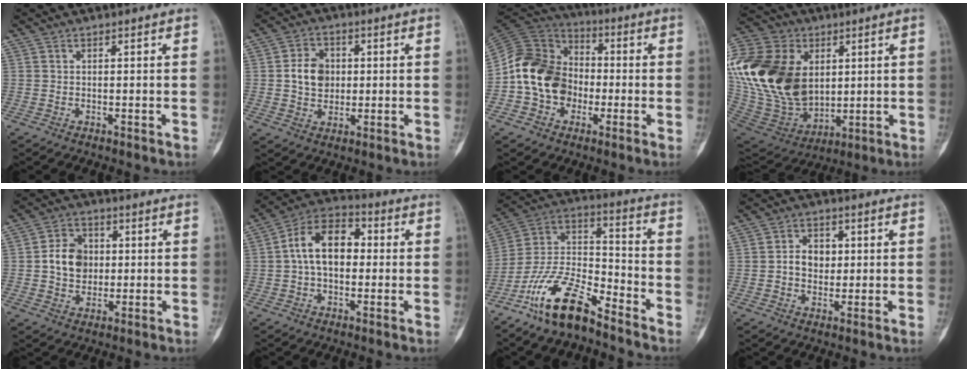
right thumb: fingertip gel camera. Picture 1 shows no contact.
{"total": 7.1, "force": [0.6, 5.6, 4.3], "torque": [-0.055, 0.003, 0.008]}
{"total": 15.5, "force": [-2.7, 12.8, 8.4], "torque": [-0.135, 0.044, -0.062]}
{"total": 32.4, "force": [6.0, 22.9, 22.1], "torque": [-0.479, 0.013, 0.128]}
{"total": 8.3, "force": [0.3, 6.7, 4.9], "torque": [-0.059, 0.009, 0.000]}
{"total": 12.1, "force": [0.7, 7.8, 9.3], "torque": [-0.143, 0.034, 0.000]}
{"total": 15.2, "force": [-10.8, 5.6, 9.1], "torque": [-0.163, 0.077, -0.210]}
{"total": 5.3, "force": [0.5, 4.3, 3.0], "torque": [-0.024, 0.007, 0.005]}